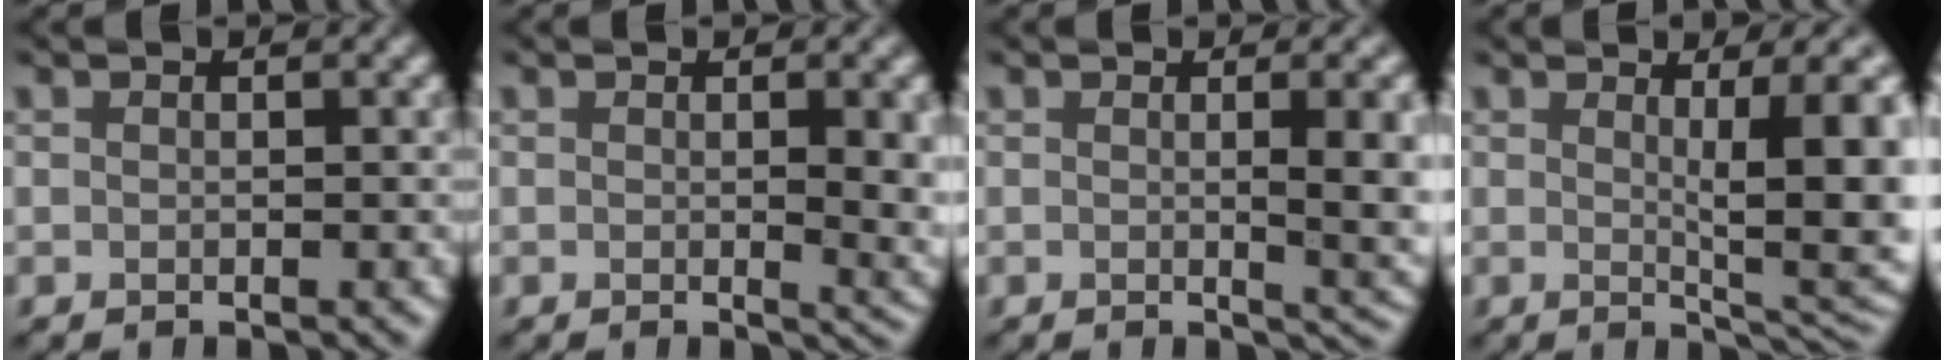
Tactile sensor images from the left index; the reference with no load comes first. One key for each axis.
{"total": 4.2, "fx": 0.2, "fy": 1.3, "fz": 4.1, "tx": -0.046, "ty": -0.005, "tz": 0.004}
{"total": 6.0, "fx": 0.2, "fy": 1.8, "fz": 5.7, "tx": -0.059, "ty": -0.006, "tz": 0.006}
{"total": 7.8, "fx": 1.3, "fy": 2.0, "fz": 7.5, "tx": -0.090, "ty": -0.010, "tz": 0.022}